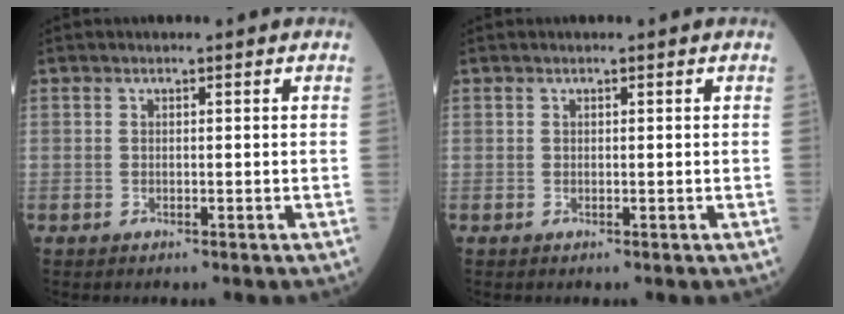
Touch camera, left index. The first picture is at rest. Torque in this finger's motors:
{"motor_torque": [0.09, -0.16, 0.05, 0.01]}